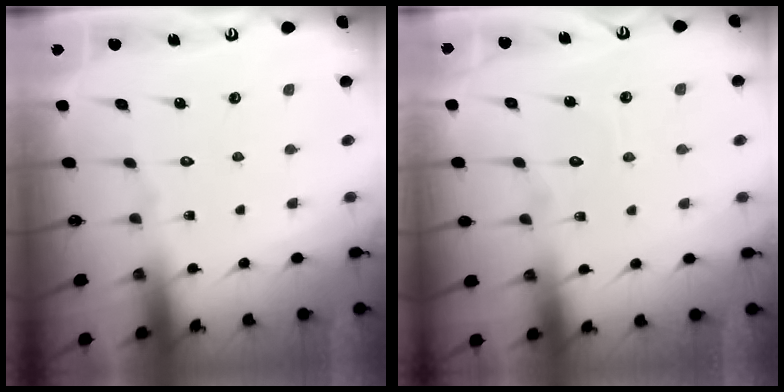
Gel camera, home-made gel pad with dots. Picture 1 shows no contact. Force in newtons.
{"total": 4.9, "press": 4.9, "slide": 0.3}